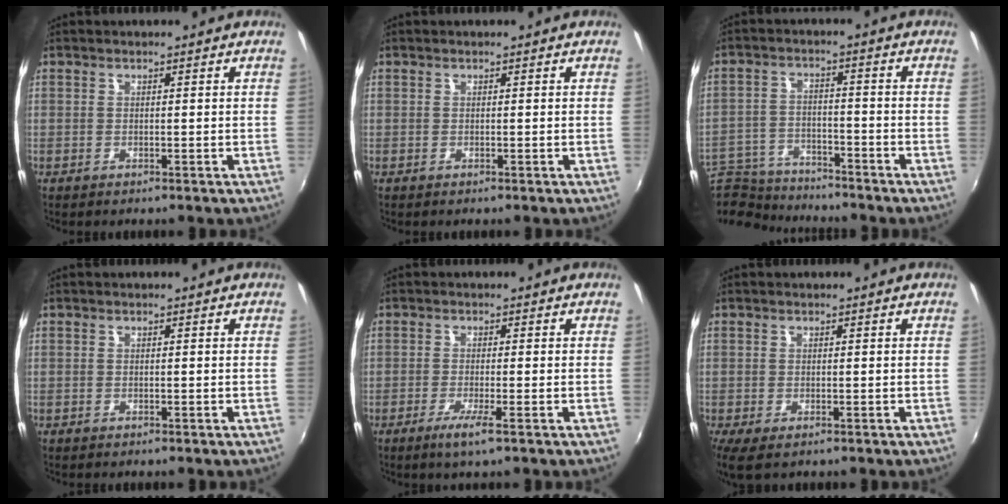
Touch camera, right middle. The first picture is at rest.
{"total": 0.0}
{"total": 16.6, "force": [-14.4, 5.5, 6.0], "torque": [-0.162, -0.013, -0.247]}
{"total": 0.0}
{"total": 3.6, "force": [-2.1, -0.3, 3.0], "torque": [-0.068, -0.012, -0.043]}
{"total": 3.7, "force": [-1.7, 1.3, 3.0], "torque": [-0.058, -0.018, -0.024]}